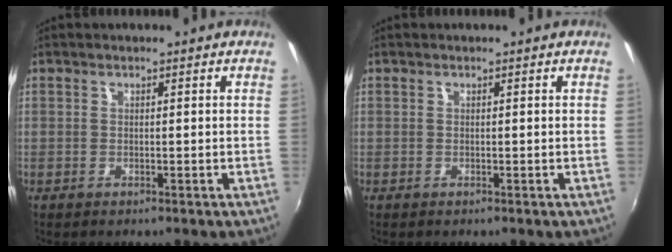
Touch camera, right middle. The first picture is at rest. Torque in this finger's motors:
{"motor_torque": [-0.04, -0.01, 0.00, 0.00]}